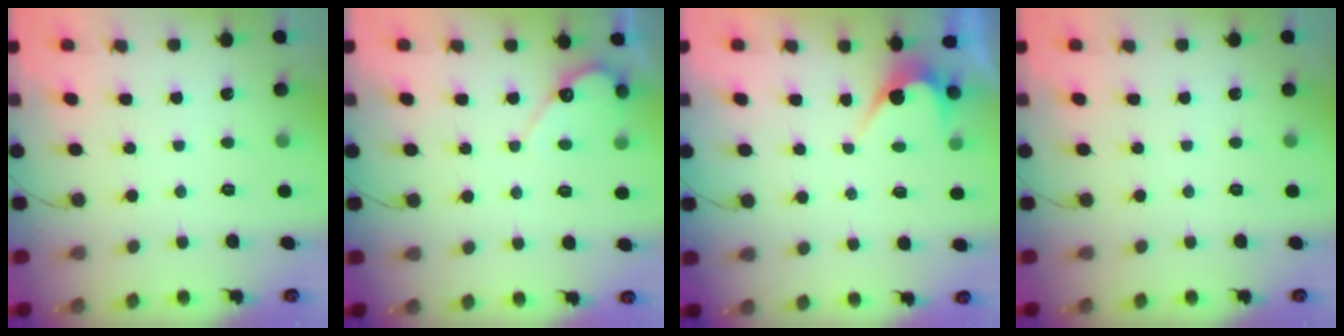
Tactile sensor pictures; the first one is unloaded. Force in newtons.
{"total": 5.9, "press": 5.9, "slide": 0.3}
{"total": 3.7, "press": 3.7, "slide": 0.3}
{"total": 0.0}